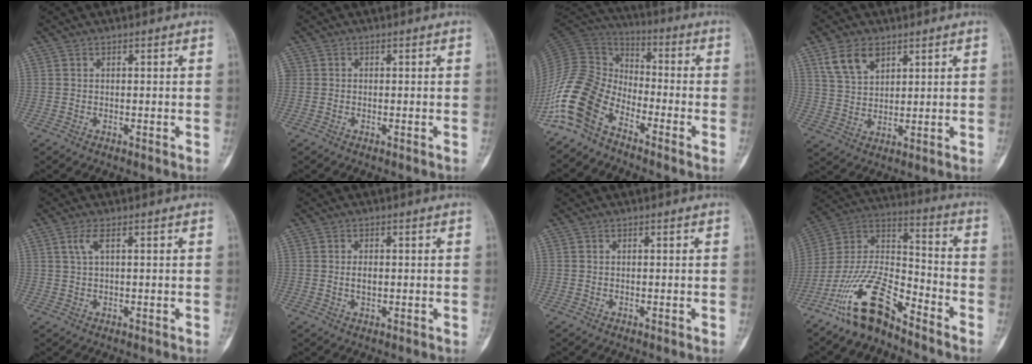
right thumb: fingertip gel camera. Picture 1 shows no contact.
{"total": 0.6, "force": [0.0, 0.6, 0.2], "torque": [0.003, 0.002, -0.003]}
{"total": 13.9, "force": [-8.7, 7.7, 7.6], "torque": [-0.158, 0.070, -0.187]}
{"total": 7.1, "force": [4.2, 4.2, 4.0], "torque": [-0.066, -0.015, 0.087]}
{"total": 2.3, "force": [0.9, 0.5, 2.1], "torque": [-0.058, 0.007, 0.026]}
{"total": 2.0, "force": [0.1, 1.2, 1.7], "torque": [-0.028, -0.001, 0.004]}
{"total": 0.0}
{"total": 15.7, "force": [-11.1, 5.4, 9.7], "torque": [-0.181, 0.084, -0.216]}